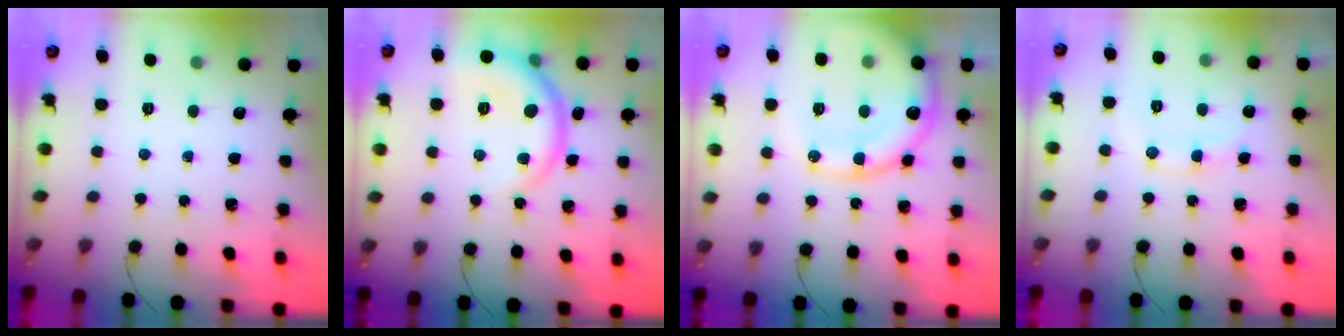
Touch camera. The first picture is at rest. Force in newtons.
{"total": 10.5, "press": 10.4, "slide": 0.9}
{"total": 19.4, "press": 19.0, "slide": 3.5}
{"total": 8.7, "press": 8.7, "slide": 0.5}